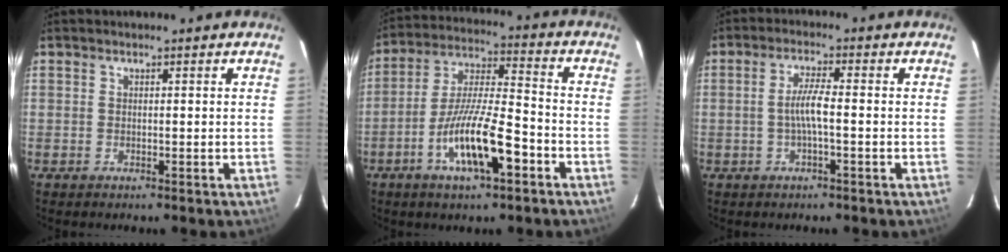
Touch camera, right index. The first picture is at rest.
{"total": 13.5, "force": [-6.4, 2.9, 11.5], "torque": [-0.225, -0.009, -0.118]}
{"total": 4.3, "force": [-0.9, 0.3, 4.2], "torque": [-0.083, 0.002, -0.014]}